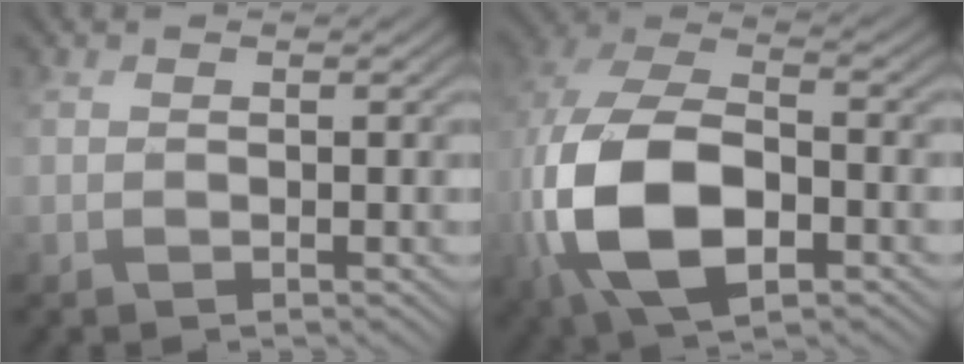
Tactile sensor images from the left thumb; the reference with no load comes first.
{"total": 15.3, "force": [-3.7, 8.9, 11.9], "torque": [-0.292, -0.031, -0.065]}